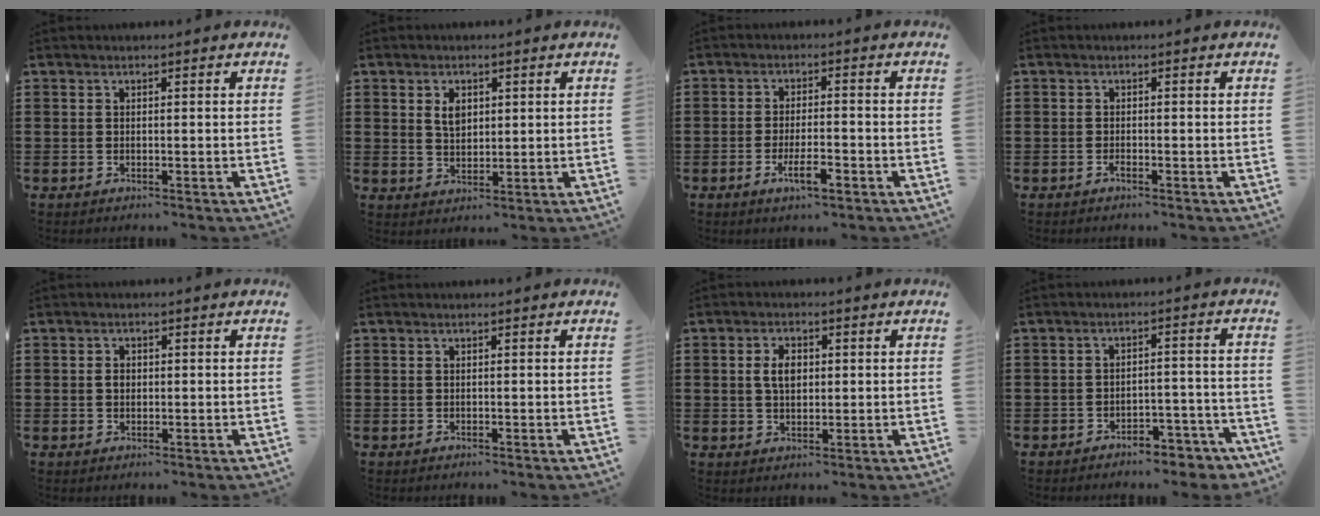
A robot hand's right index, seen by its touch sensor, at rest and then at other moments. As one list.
[{"total": 3.2, "force": [1.2, 2.0, 2.2], "torque": [-0.041, 0.004, 0.019]}, {"total": 5.2, "force": [-2.6, 1.6, 4.1], "torque": [-0.080, -0.001, -0.049]}, {"total": 0.8, "force": [-0.7, 0.1, 0.5], "torque": [-0.011, -0.002, -0.012]}, {"total": 1.5, "force": [0.1, 1.1, 1.0], "torque": [-0.023, 0.007, 0.001]}, {"total": 0.0}, {"total": 3.9, "force": [0.6, 2.2, 3.1], "torque": [-0.058, 0.007, 0.008]}, {"total": 4.2, "force": [-4.0, 0.7, 1.1], "torque": [-0.019, 0.007, -0.080]}]